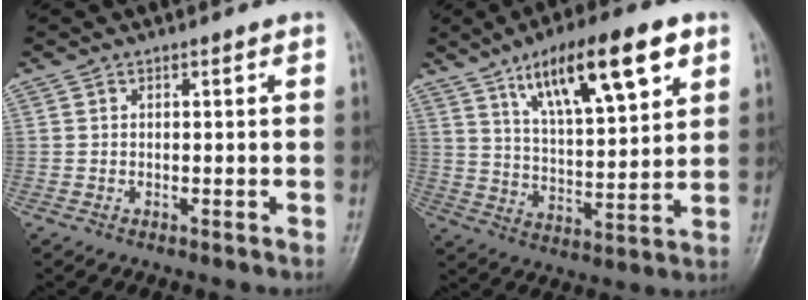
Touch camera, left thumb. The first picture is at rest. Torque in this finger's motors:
{"motor_torque": [1.80, 1.80, 1.78, -0.99, 0.46]}